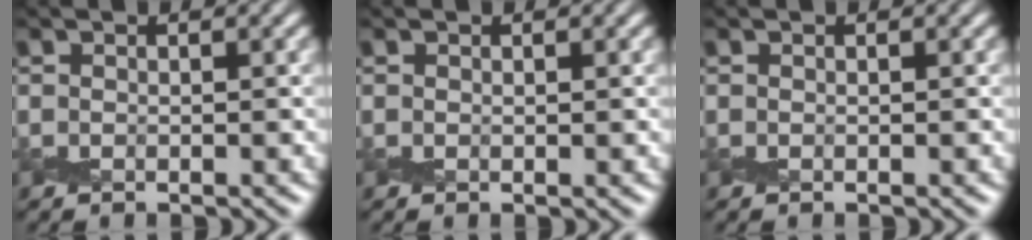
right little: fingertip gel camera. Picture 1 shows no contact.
{"total": 0.0}
{"total": 0.0}